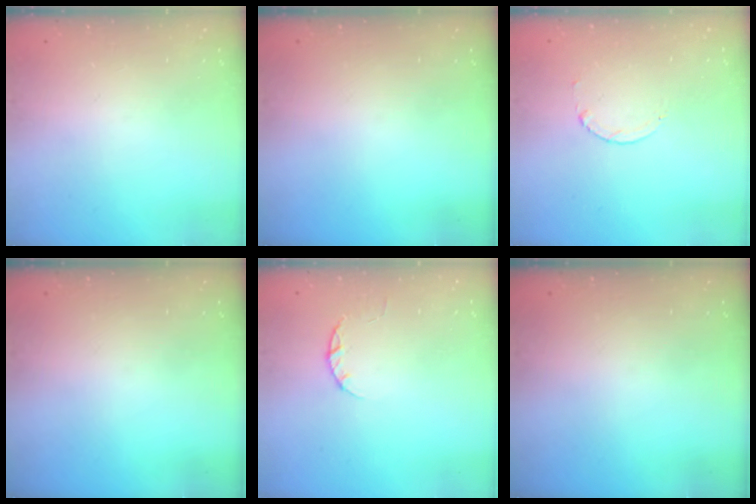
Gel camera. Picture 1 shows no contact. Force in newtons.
{"total": 0.0}
{"total": 2.3, "press": 2.3, "slide": 0.3}
{"total": 0.0}
{"total": 2.4, "press": 2.3, "slide": 0.4}
{"total": 0.0}